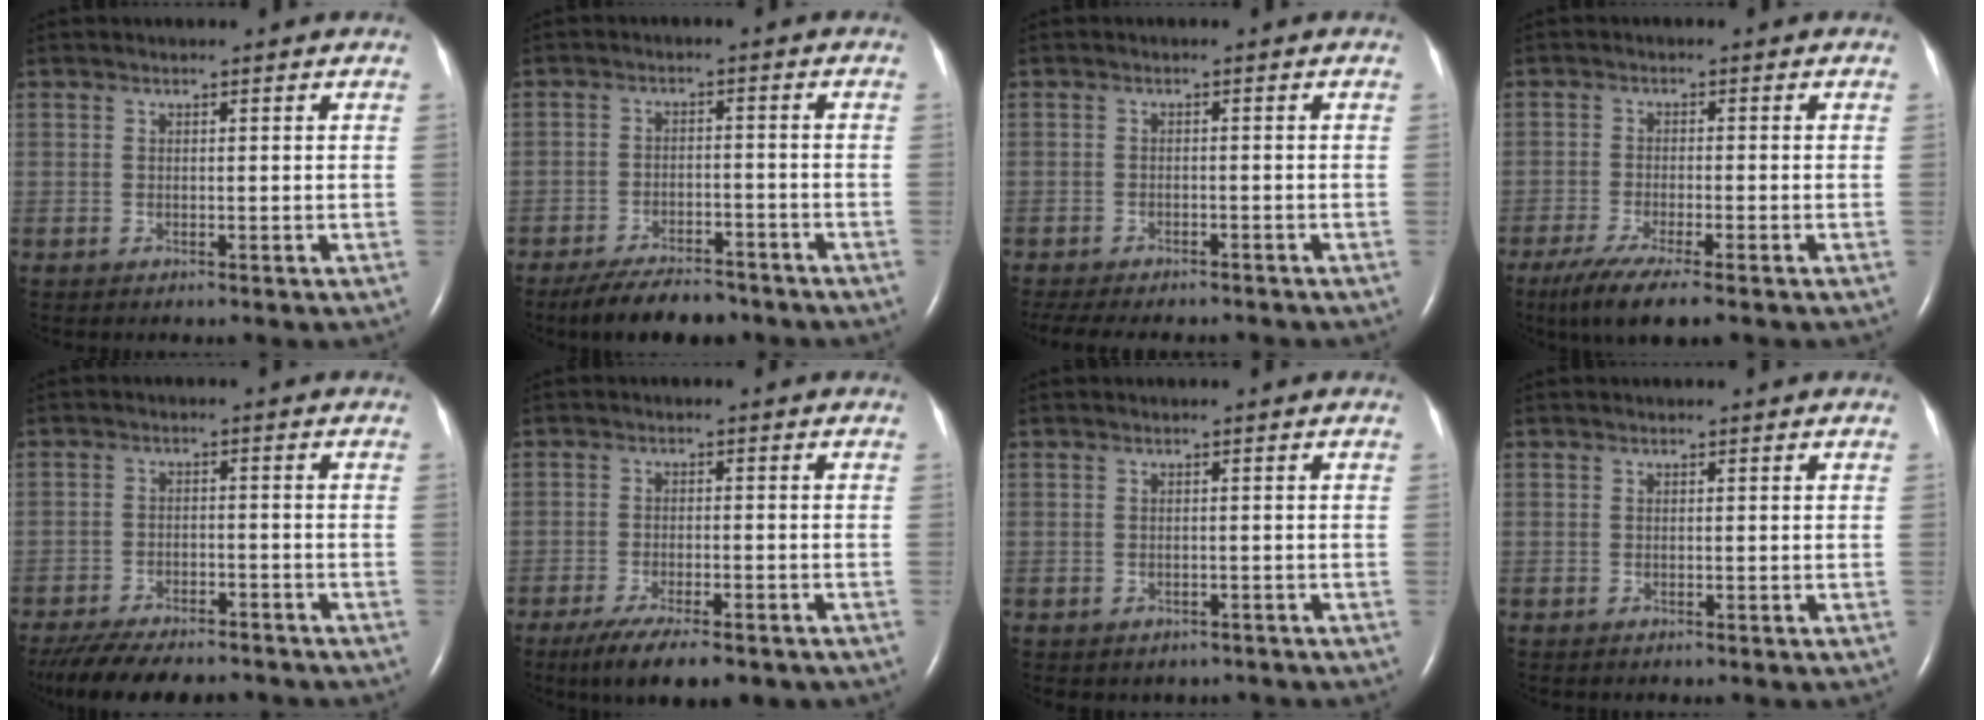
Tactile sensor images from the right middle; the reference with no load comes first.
{"total": 8.8, "force": [-7.3, 3.0, 3.8], "torque": [-0.059, -0.008, -0.117]}
{"total": 12.1, "force": [-10.5, 3.4, 4.8], "torque": [-0.091, -0.007, -0.135]}
{"total": 7.5, "force": [-5.3, 0.5, 5.3], "torque": [-0.095, -0.020, -0.084]}
{"total": 15.4, "force": [-13.4, 4.1, 6.6], "torque": [-0.149, -0.018, -0.191]}
{"total": 10.8, "force": [-8.0, 2.8, 6.6], "torque": [-0.102, -0.015, -0.117]}
{"total": 2.5, "force": [-1.9, 1.6, 0.3], "torque": [-0.006, 0.009, -0.020]}
{"total": 0.0}